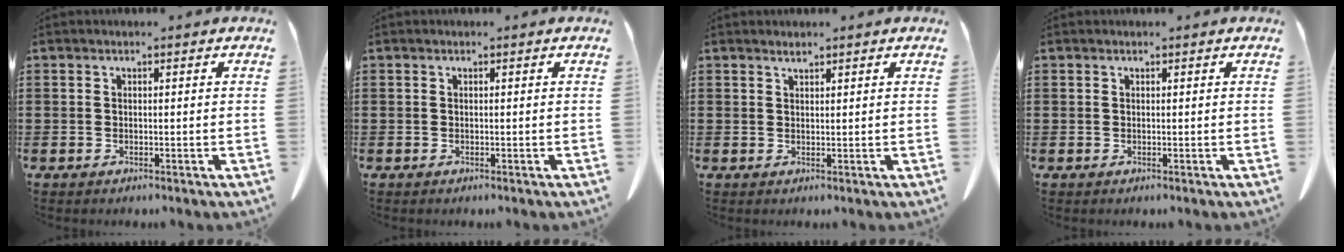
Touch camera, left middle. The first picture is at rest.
{"total": 0.0}
{"total": 1.0, "force": [1.0, 0.1, 0.4], "torque": [-0.008, -0.002, 0.019]}
{"total": 0.0}